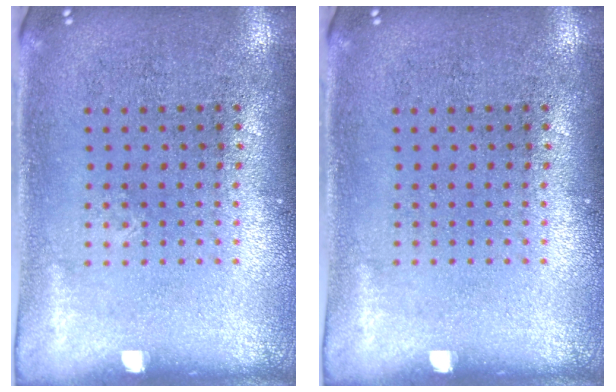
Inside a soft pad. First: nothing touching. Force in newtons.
{"total": 0.0}